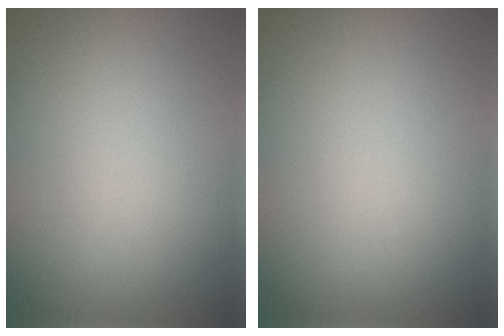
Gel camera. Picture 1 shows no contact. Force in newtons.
{"total": 0.0}